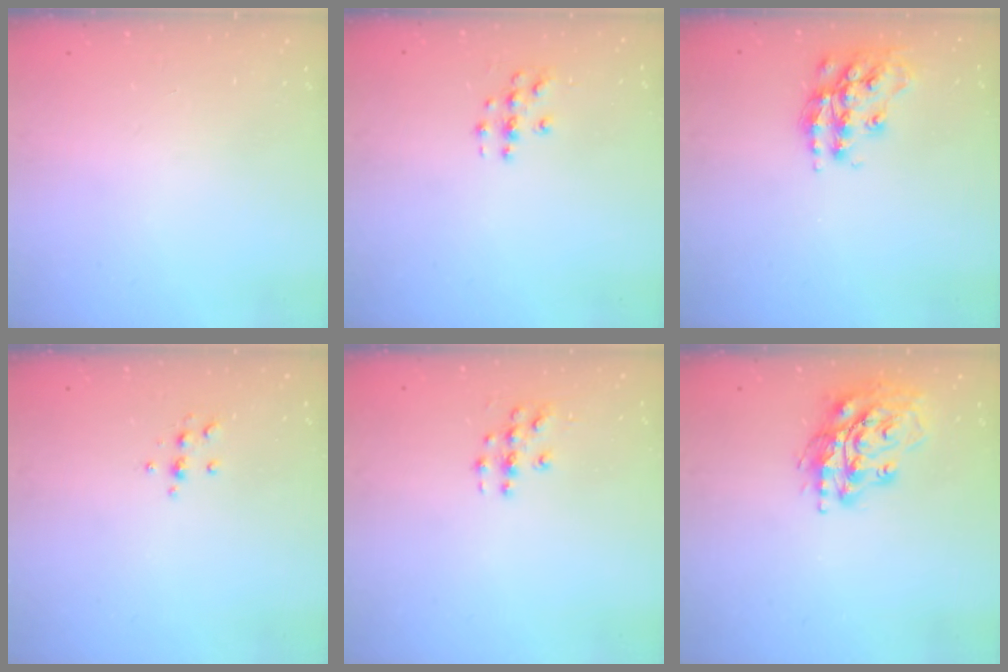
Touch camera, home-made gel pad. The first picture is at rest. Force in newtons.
{"total": 3.3, "press": 3.3, "slide": 0.2}
{"total": 15.1, "press": 15.0, "slide": 1.0}
{"total": 5.4, "press": 5.2, "slide": 1.4}
{"total": 3.9, "press": 3.9, "slide": 0.2}
{"total": 16.9, "press": 16.7, "slide": 2.3}